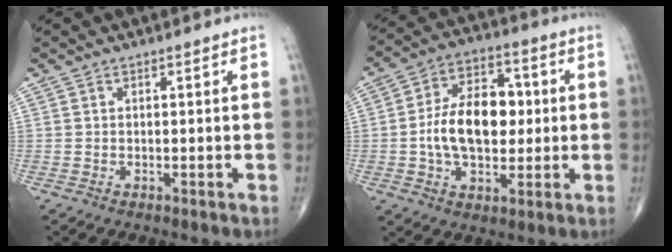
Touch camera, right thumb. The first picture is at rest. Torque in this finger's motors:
{"motor_torque": [1.83, 1.89, 1.61, -0.03, 0.15]}